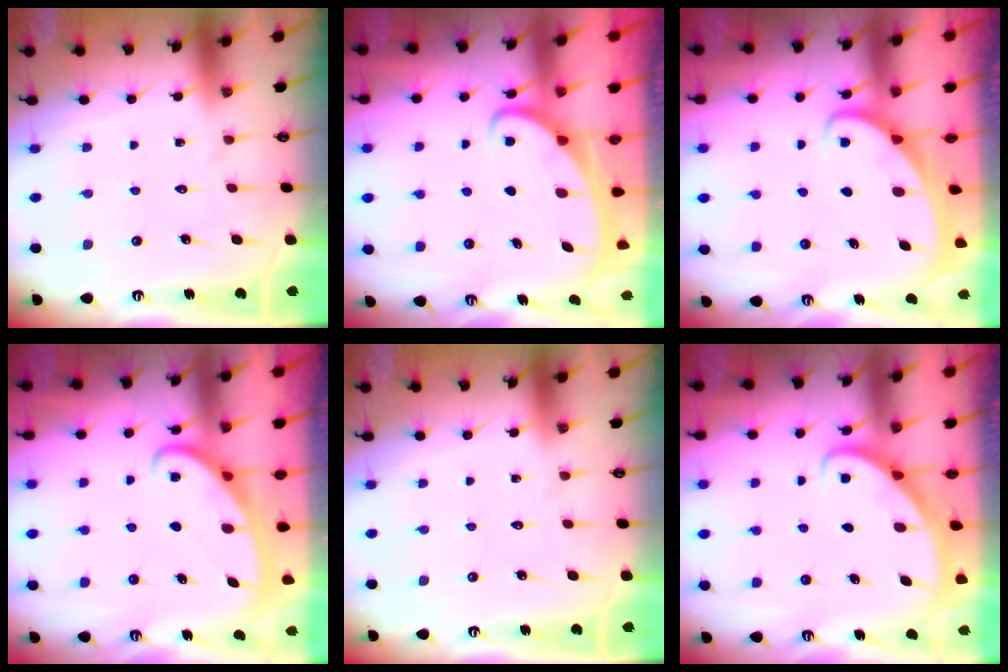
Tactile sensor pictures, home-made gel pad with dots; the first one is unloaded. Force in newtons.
{"total": 2.3, "press": 2.2, "slide": 0.4}
{"total": 1.7, "press": 1.7, "slide": 0.2}
{"total": 2.7, "press": 2.7, "slide": 0.4}
{"total": 0.0}
{"total": 2.9, "press": 2.9, "slide": 0.2}